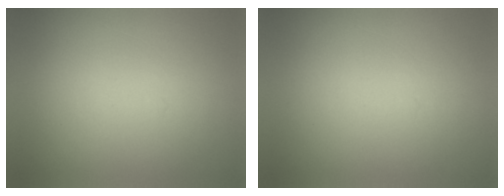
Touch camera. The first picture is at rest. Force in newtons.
{"total": 0.0}